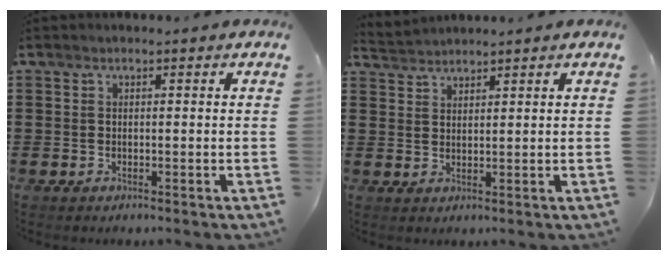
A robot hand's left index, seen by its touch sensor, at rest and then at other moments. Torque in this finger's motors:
{"motor_torque": [1.26, -0.88, -0.21, -0.08]}